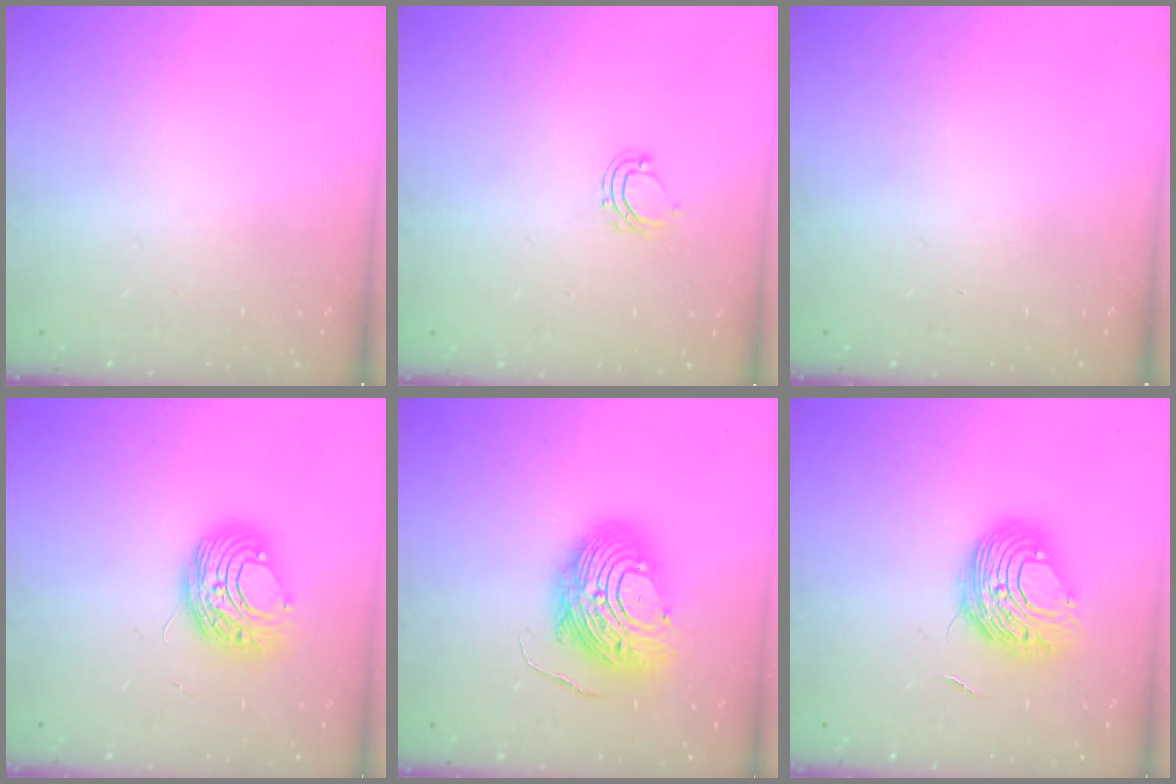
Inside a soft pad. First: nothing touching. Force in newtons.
{"total": 4.5, "press": 4.4, "slide": 0.6}
{"total": 0.0}
{"total": 9.0, "press": 8.9, "slide": 0.5}
{"total": 11.6, "press": 11.6, "slide": 0.9}
{"total": 9.6, "press": 9.5, "slide": 0.7}